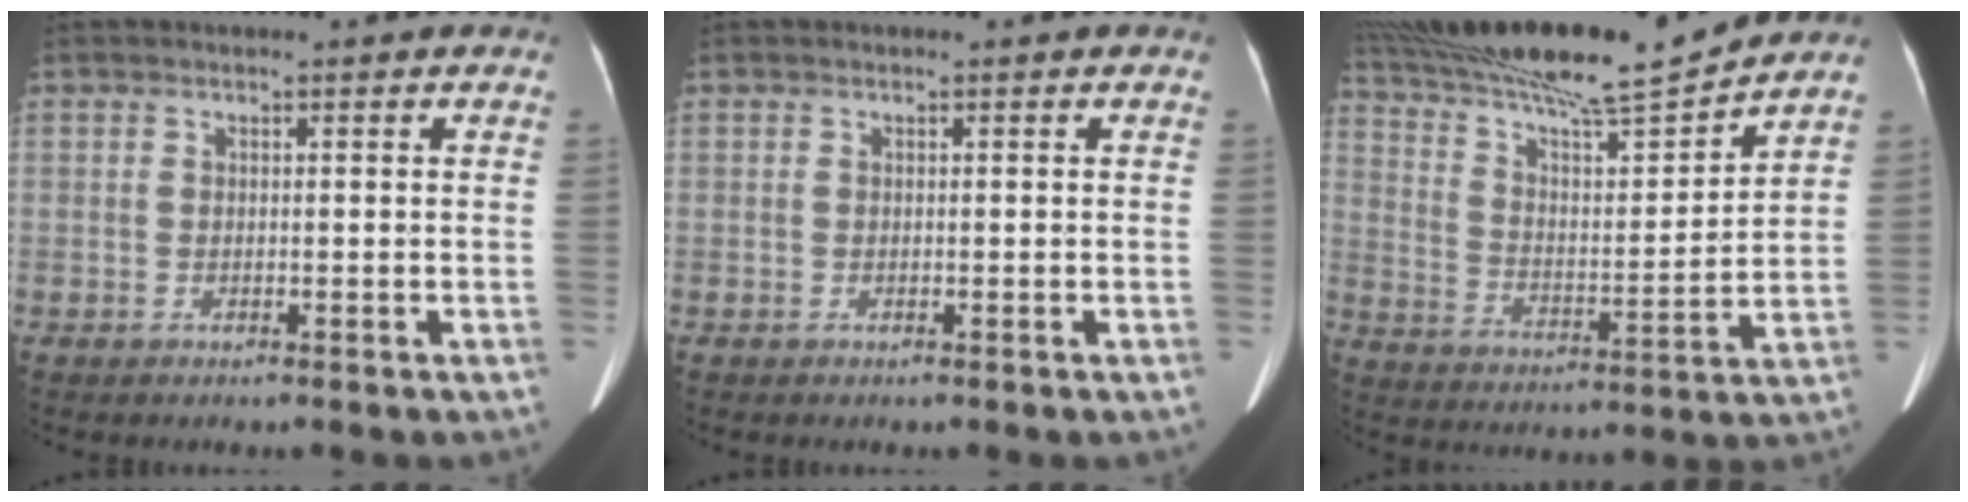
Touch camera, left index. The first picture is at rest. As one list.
[{"total": 0.0}, {"total": 19.2, "force": [17.2, 0.0, 8.7], "torque": [-0.161, -0.006, 0.283]}]